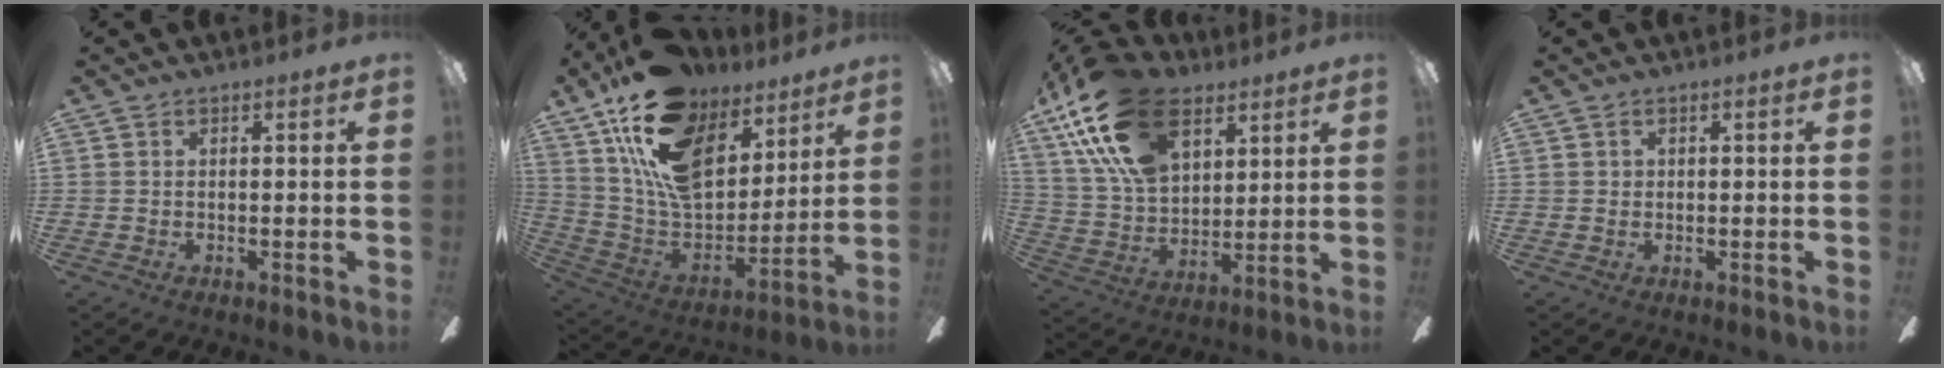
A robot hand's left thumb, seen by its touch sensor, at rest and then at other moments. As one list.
[{"total": 22.2, "force": [13.2, 12.5, 12.8], "torque": [-0.234, -0.072, 0.243]}, {"total": 23.2, "force": [12.5, 13.4, 14.2], "torque": [-0.297, -0.040, 0.225]}, {"total": 1.1, "force": [0.5, 1.0, 0.1], "torque": [-0.003, 0.005, 0.010]}]